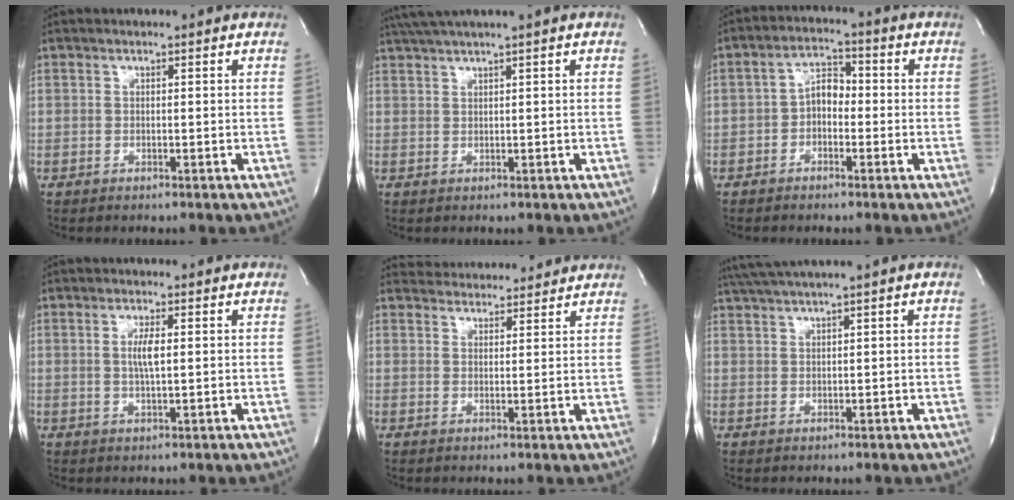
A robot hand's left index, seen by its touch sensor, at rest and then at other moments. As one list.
[{"total": 3.5, "force": [2.6, -1.1, 2.2], "torque": [-0.049, 0.013, 0.055]}, {"total": 4.3, "force": [-1.0, 2.6, 3.3], "torque": [-0.058, 0.019, -0.023]}, {"total": 3.3, "force": [0.4, 0.4, 3.2], "torque": [-0.063, -0.002, 0.009]}, {"total": 8.3, "force": [8.0, 2.0, 1.2], "torque": [-0.015, 0.018, 0.104]}, {"total": 3.8, "force": [2.9, -1.3, 2.1], "torque": [-0.050, 0.012, 0.063]}]